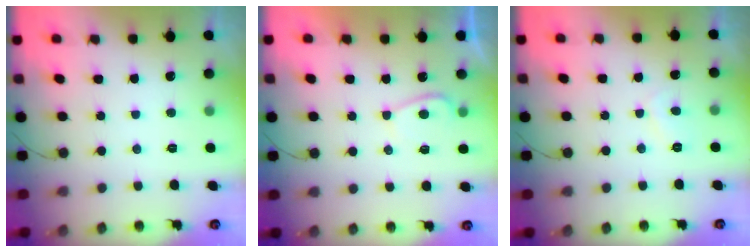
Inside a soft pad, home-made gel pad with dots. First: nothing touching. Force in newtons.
{"total": 3.4, "press": 3.3, "slide": 0.6}
{"total": 1.3, "press": 1.2, "slide": 0.6}